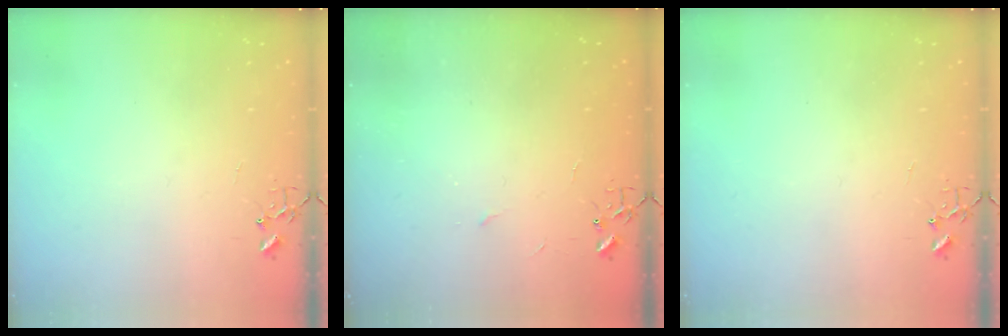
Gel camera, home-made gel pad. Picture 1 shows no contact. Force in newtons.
{"total": 2.3, "press": 2.3, "slide": 0.4}
{"total": 0.0}